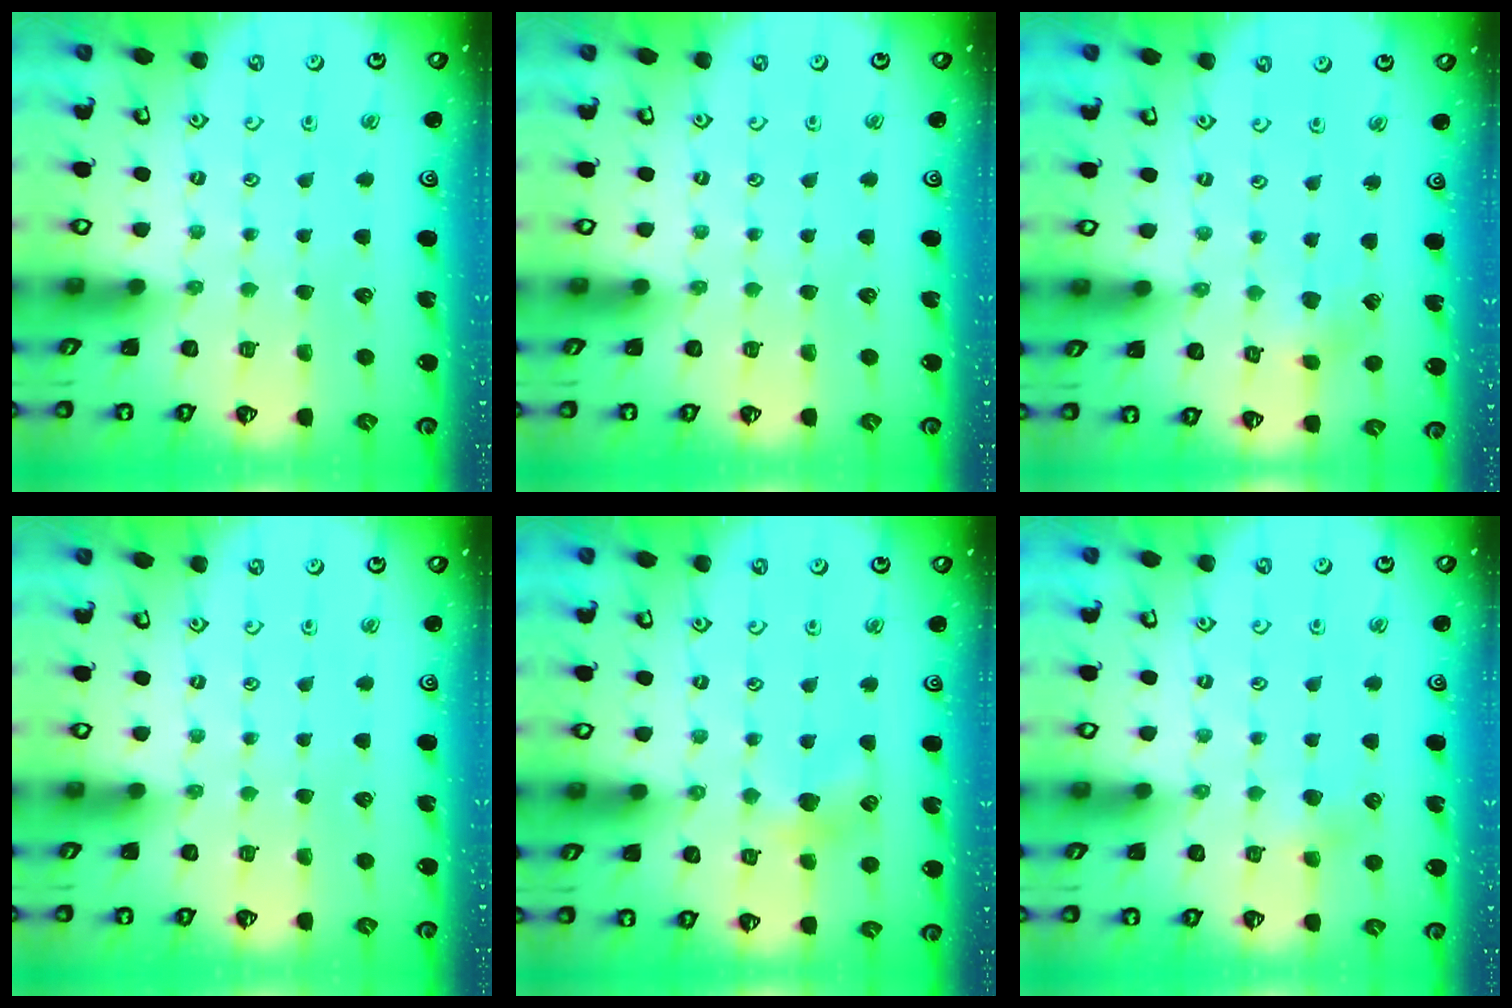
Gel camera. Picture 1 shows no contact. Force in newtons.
{"total": 0.0}
{"total": 1.9, "press": 1.9, "slide": 0.2}
{"total": 0.0}
{"total": 5.9, "press": 5.8, "slide": 1.3}
{"total": 3.7, "press": 3.7, "slide": 0.6}